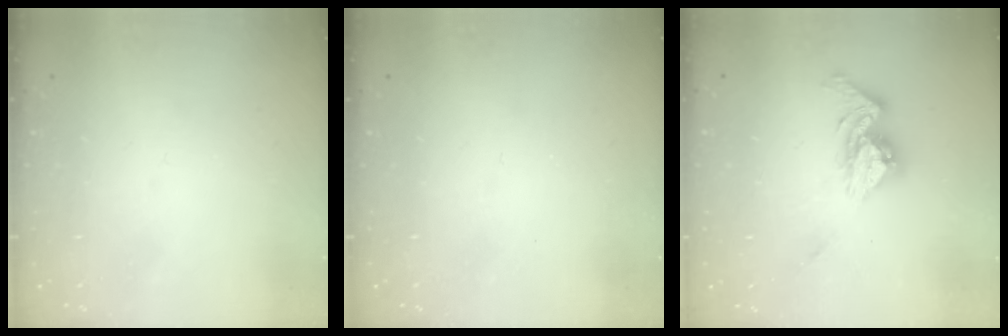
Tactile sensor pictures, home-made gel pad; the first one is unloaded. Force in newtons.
{"total": 0.0}
{"total": 11.2, "press": 11.1, "slide": 0.9}